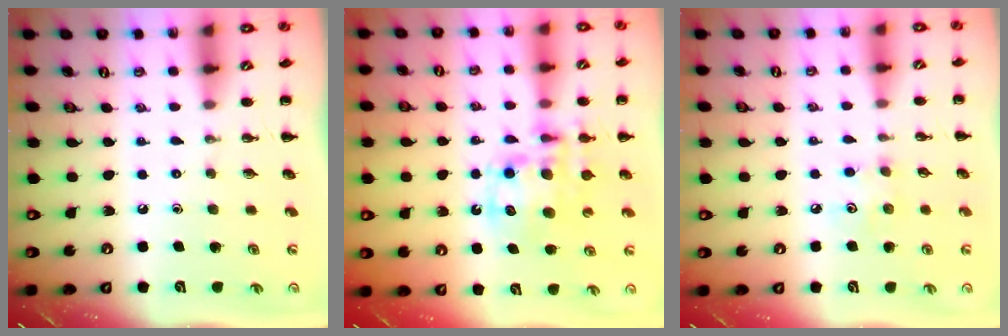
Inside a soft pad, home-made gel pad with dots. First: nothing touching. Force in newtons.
{"total": 13.3, "press": 12.9, "slide": 3.4}
{"total": 4.8, "press": 4.7, "slide": 1.1}